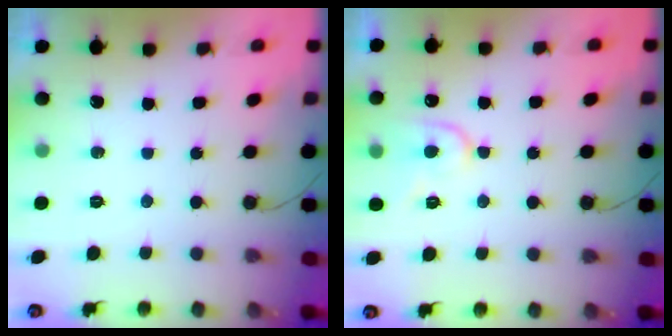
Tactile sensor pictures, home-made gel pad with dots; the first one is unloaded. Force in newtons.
{"total": 9.0, "press": 9.0, "slide": 0.7}